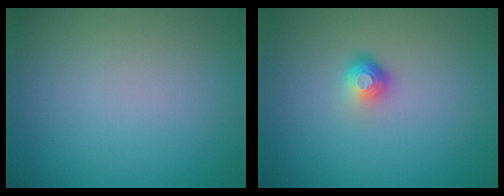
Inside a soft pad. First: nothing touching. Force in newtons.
{"total": 1.8, "press": 1.2, "slide": 1.3}